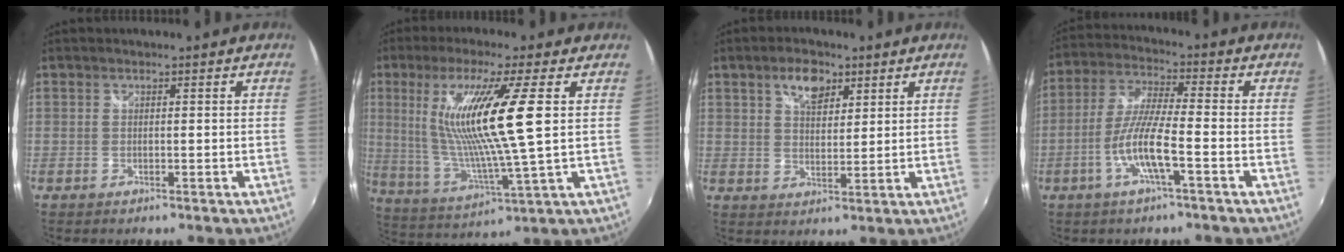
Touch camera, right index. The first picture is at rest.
{"total": 15.9, "force": [3.6, -0.1, 15.5], "torque": [-0.281, -0.015, 0.080]}
{"total": 6.1, "force": [3.5, 3.3, 3.8], "torque": [-0.059, 0.011, 0.060]}
{"total": 9.2, "force": [-3.7, 0.7, 8.4], "torque": [-0.178, -0.001, -0.072]}